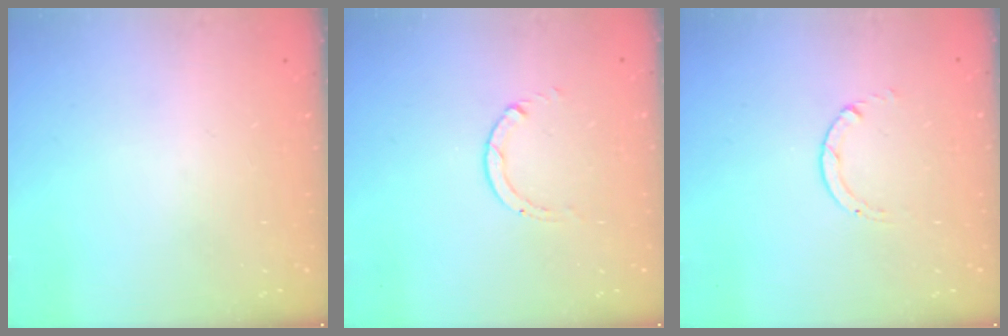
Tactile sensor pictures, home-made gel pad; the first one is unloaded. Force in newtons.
{"total": 0.9, "press": 0.9, "slide": 0.1}
{"total": 0.6, "press": 0.5, "slide": 0.1}